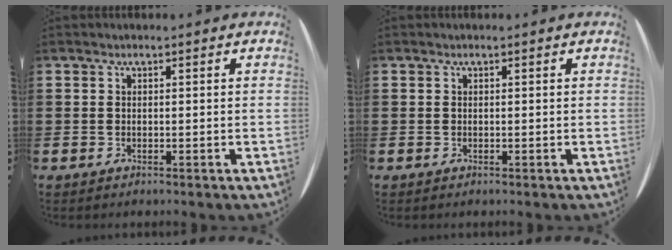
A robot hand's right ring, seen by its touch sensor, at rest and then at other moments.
{"total": 0.0}